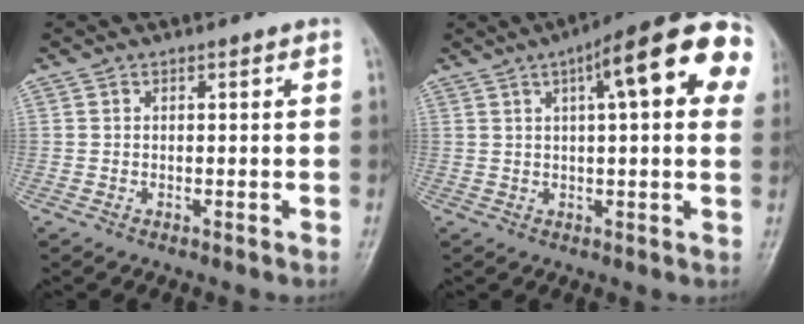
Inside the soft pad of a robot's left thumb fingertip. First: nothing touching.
{"total": 17.9, "force": [6.1, 5.1, 16.0], "torque": [-0.202, 0.026, 0.074]}